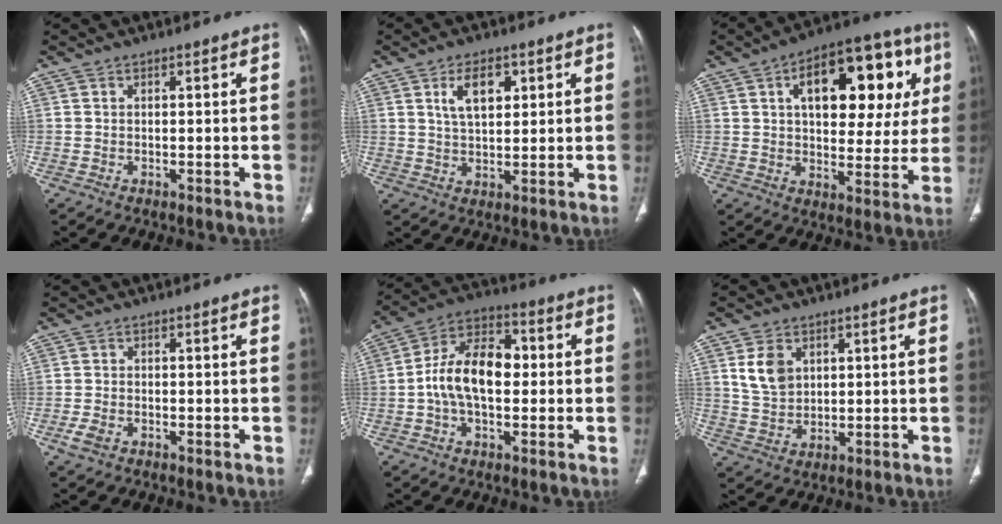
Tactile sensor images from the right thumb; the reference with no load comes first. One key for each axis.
{"total": 6.9, "fx": 2.8, "fy": 3.7, "fz": 5.2, "tx": -0.076, "ty": -0.011, "tz": 0.054}
{"total": 22.5, "fx": 7.2, "fy": 11.6, "fz": 17.9, "tx": -0.196, "ty": 0.011, "tz": 0.099}
{"total": 2.4, "fx": -1.1, "fy": 1.5, "fz": 1.6, "tx": -0.039, "ty": 0.001, "tz": -0.022}
{"total": 13.4, "fx": -0.1, "fy": 8.0, "fz": 10.8, "tx": -0.183, "ty": 0.034, "tz": -0.011}
{"total": 6.7, "fx": 2.5, "fy": 4.8, "fz": 3.9, "tx": -0.057, "ty": -0.012, "tz": 0.056}